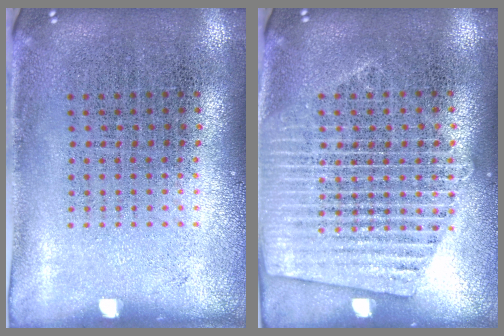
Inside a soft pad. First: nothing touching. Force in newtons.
{"total": 1.8, "press": 1.7, "slide": 0.3}